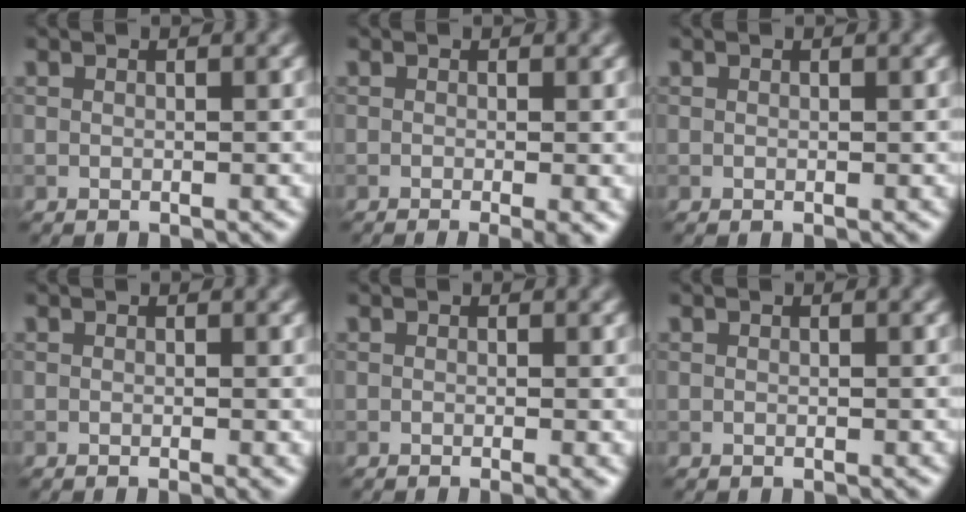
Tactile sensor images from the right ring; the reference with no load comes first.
{"total": 3.1, "force": [-0.7, 0.9, 2.8], "torque": [-0.031, -0.010, -0.009]}
{"total": 0.0}
{"total": 1.1, "force": [-0.2, 0.3, 1.1], "torque": [-0.009, -0.005, -0.006]}
{"total": 1.5, "force": [-0.3, 0.3, 1.4], "torque": [-0.013, -0.007, -0.007]}
{"total": 0.0}